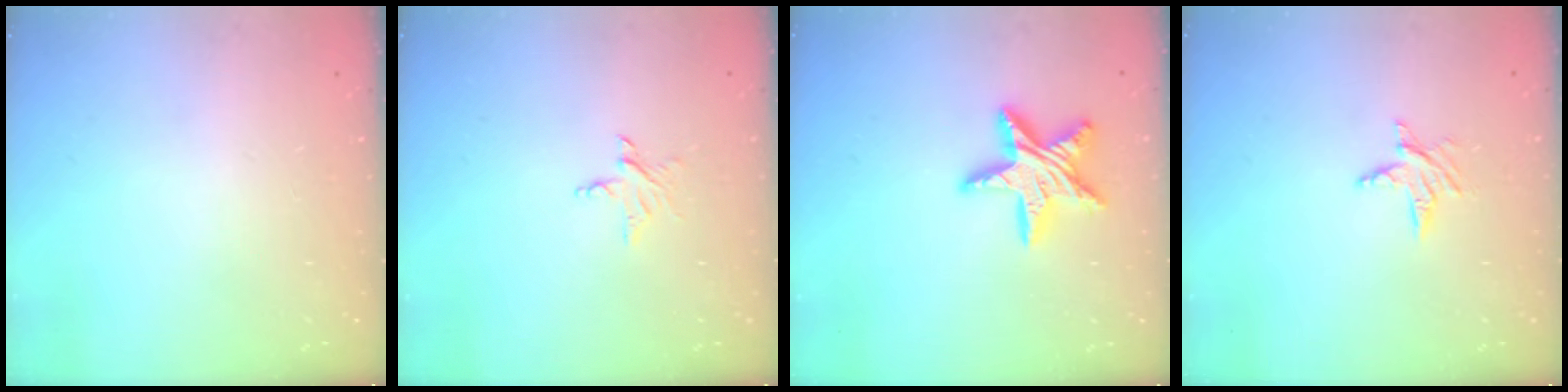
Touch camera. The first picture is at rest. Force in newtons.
{"total": 3.8, "press": 3.8, "slide": 0.3}
{"total": 13.4, "press": 13.3, "slide": 1.0}
{"total": 5.9, "press": 5.9, "slide": 0.4}